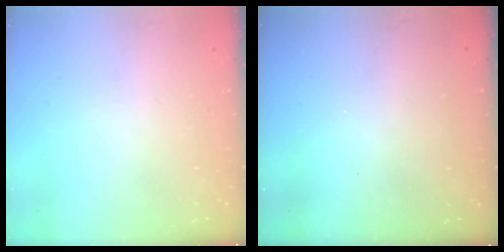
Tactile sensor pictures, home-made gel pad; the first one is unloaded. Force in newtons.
{"total": 3.2, "press": 3.2, "slide": 0.1}